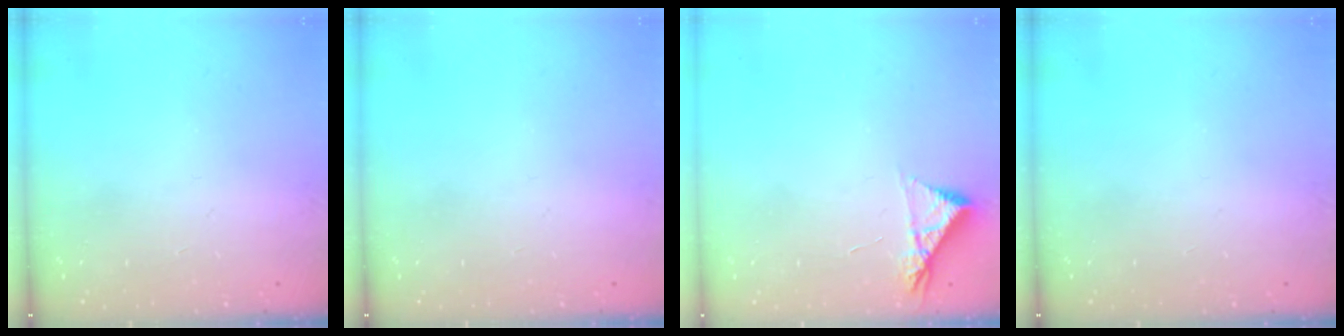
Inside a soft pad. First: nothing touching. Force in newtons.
{"total": 0.0}
{"total": 5.0, "press": 5.0, "slide": 0.8}
{"total": 0.0}